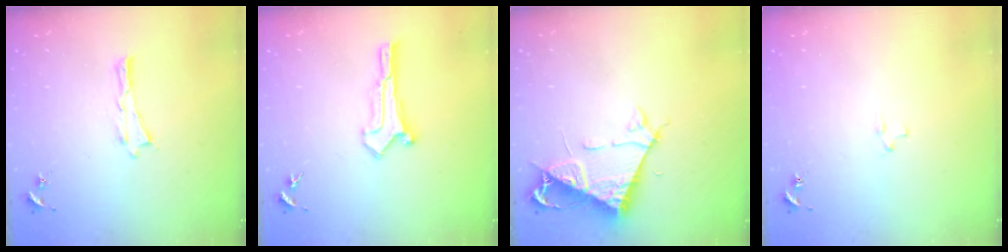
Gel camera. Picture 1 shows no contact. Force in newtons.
{"total": 0.6, "press": 0.6, "slide": 0.0}
{"total": 7.6, "press": 7.6, "slide": 0.9}
{"total": 1.9, "press": 1.9, "slide": 0.2}